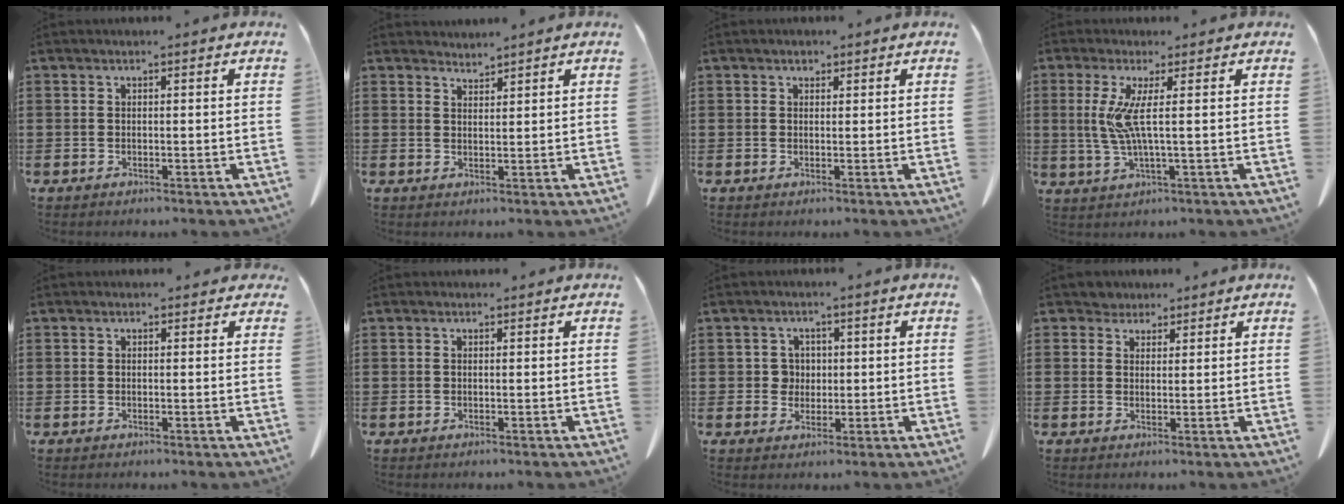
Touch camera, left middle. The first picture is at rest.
{"total": 1.8, "force": [1.8, -0.1, -0.2], "torque": [0.000, -0.001, 0.035]}
{"total": 0.6, "force": [0.5, 0.3, 0.2], "torque": [0.002, -0.002, 0.007]}
{"total": 6.3, "force": [1.0, -0.1, 6.2], "torque": [-0.143, -0.020, 0.009]}
{"total": 0.5, "force": [0.2, 0.4, 0.2], "torque": [-0.006, 0.005, 0.003]}
{"total": 0.0}
{"total": 2.9, "force": [0.5, 2.7, 1.0], "torque": [-0.024, 0.007, 0.005]}
{"total": 2.3, "force": [1.9, 1.2, 0.0], "torque": [-0.009, 0.007, 0.037]}